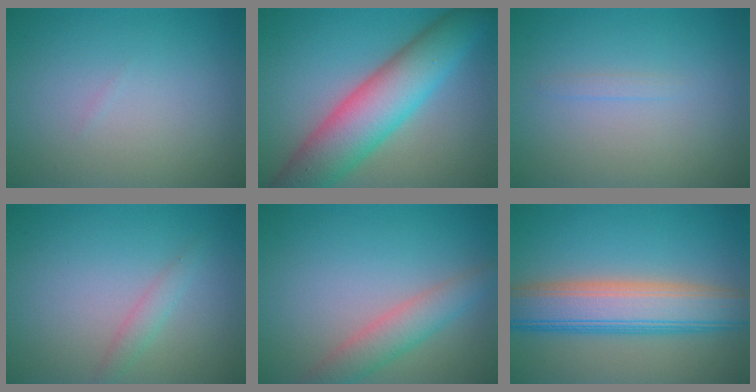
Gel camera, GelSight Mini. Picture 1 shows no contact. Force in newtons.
{"total": 9.3, "press": 9.3, "slide": 0.3}
{"total": 0.6, "press": 0.6, "slide": 0.1}
{"total": 1.3, "press": 1.3, "slide": 0.0}
{"total": 3.4, "press": 3.4, "slide": 0.2}
{"total": 8.0, "press": 8.0, "slide": 0.5}